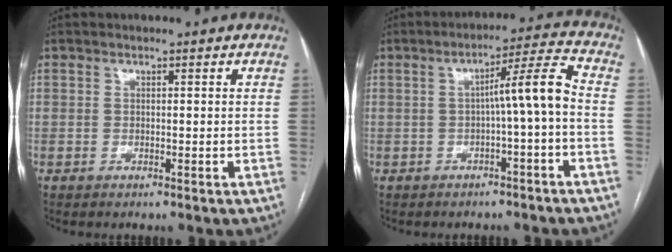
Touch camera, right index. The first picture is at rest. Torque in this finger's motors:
{"motor_torque": [0.97, -0.10, 0.37, 0.11]}